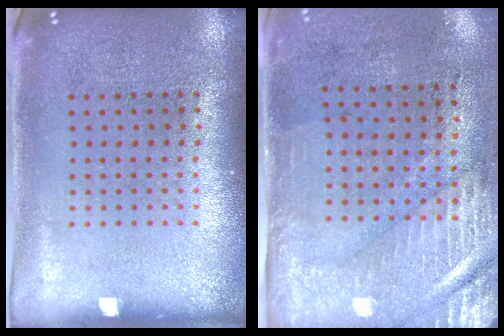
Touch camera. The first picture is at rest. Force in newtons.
{"total": 3.0, "press": 2.4, "slide": 1.6}